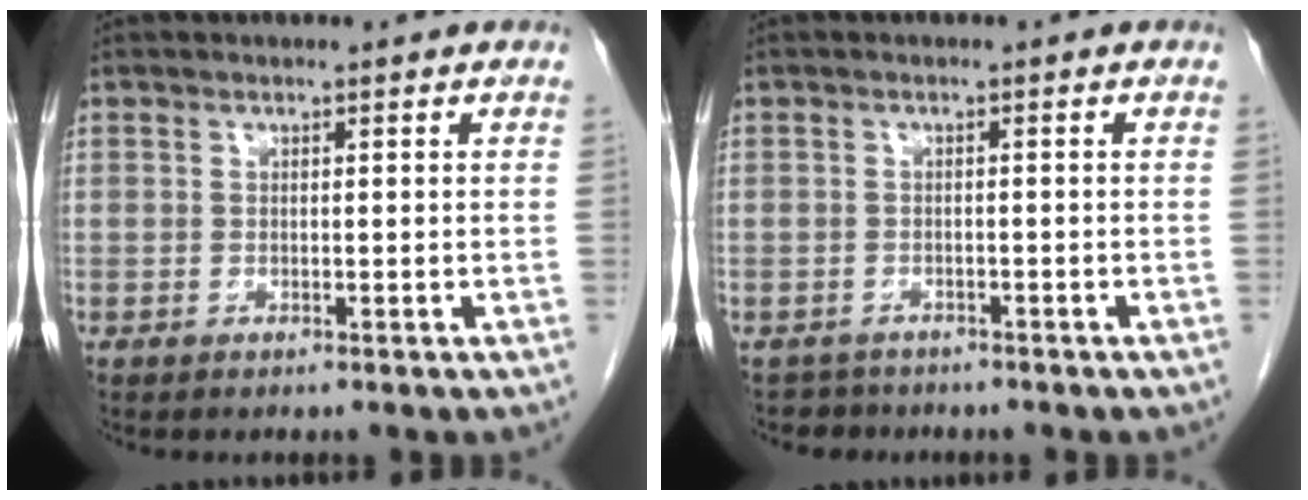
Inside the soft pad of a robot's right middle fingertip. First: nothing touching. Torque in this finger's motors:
{"motor_torque": [-0.15, 0.24, -0.09, -0.02]}